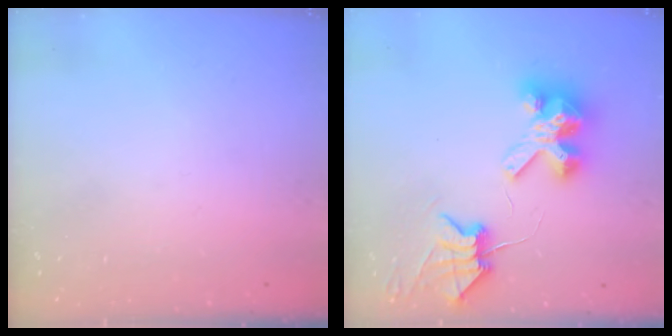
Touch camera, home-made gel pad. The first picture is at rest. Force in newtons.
{"total": 8.9, "press": 8.9, "slide": 0.8}